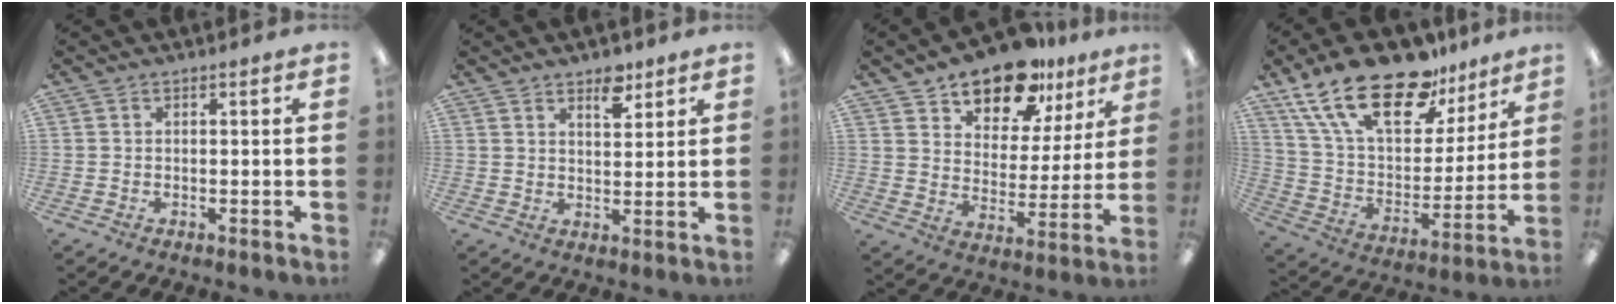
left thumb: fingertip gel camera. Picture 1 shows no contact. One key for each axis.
{"total": 5.2, "fx": 4.0, "fy": 2.3, "fz": 2.5, "tx": -0.017, "ty": -0.025, "tz": 0.065}
{"total": 15.0, "fx": 12.1, "fy": 7.2, "fz": 5.2, "tx": -0.081, "ty": -0.086, "tz": 0.217}
{"total": 23.8, "fx": 16.1, "fy": 11.1, "fz": 13.6, "tx": -0.255, "ty": -0.094, "tz": 0.287}